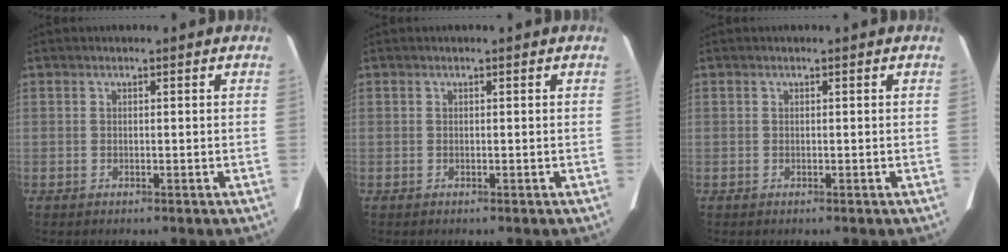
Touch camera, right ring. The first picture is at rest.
{"total": 0.0}
{"total": 0.0}